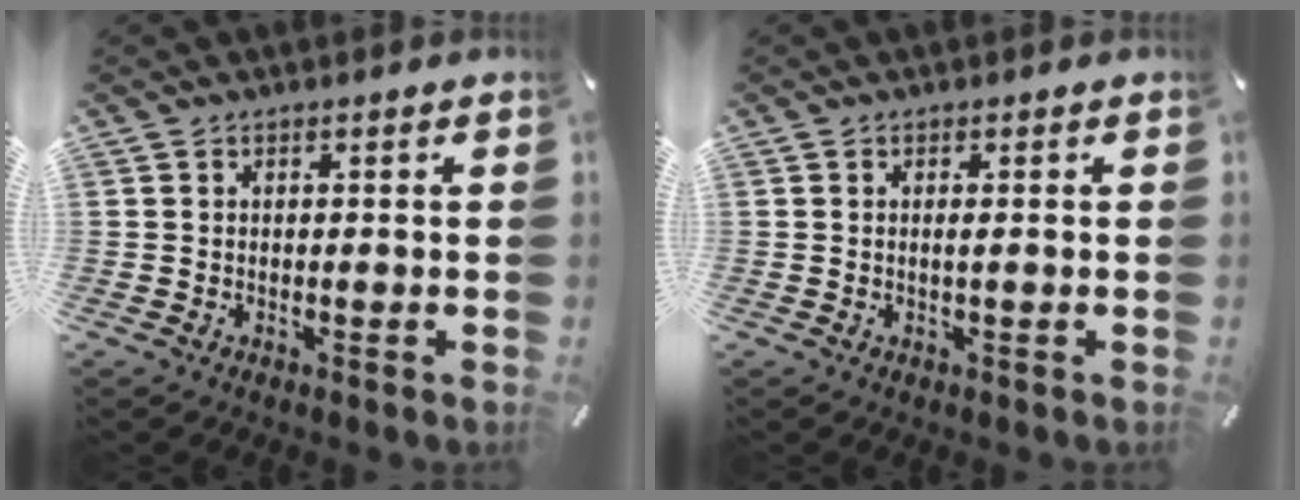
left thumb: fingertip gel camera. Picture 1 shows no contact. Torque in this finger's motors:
{"motor_torque": [-0.17, -0.32, -0.02, 0.05, 0.06]}